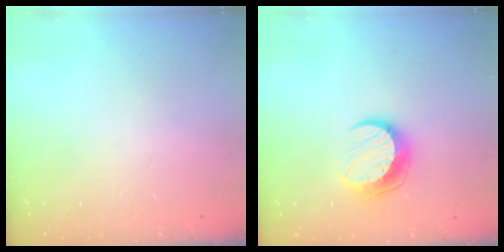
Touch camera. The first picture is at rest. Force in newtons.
{"total": 10.2, "press": 10.2, "slide": 0.2}